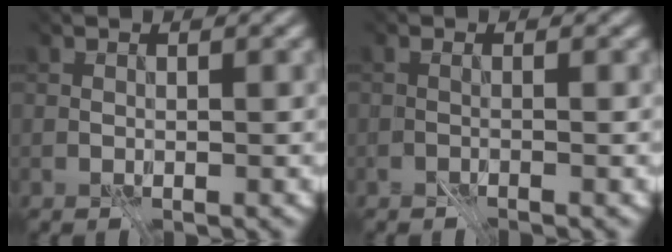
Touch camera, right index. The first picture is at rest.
{"total": 0.9, "force": [-0.4, 0.1, 0.8], "torque": [0.008, 0.003, -0.024]}